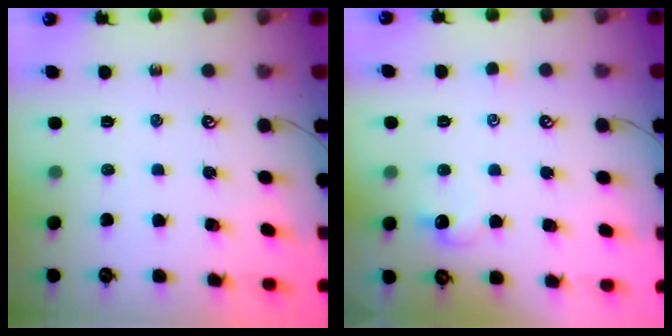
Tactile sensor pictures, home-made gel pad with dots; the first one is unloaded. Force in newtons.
{"total": 0.6, "press": 0.1, "slide": 0.6}